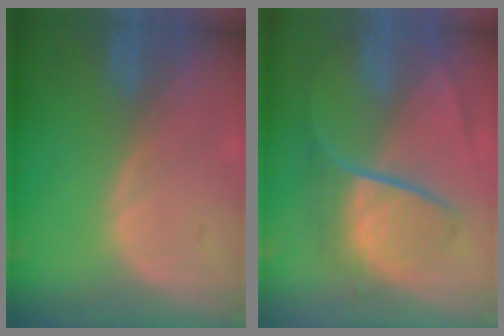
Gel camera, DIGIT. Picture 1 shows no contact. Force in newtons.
{"total": 9.2, "press": 7.7, "slide": 5.0}